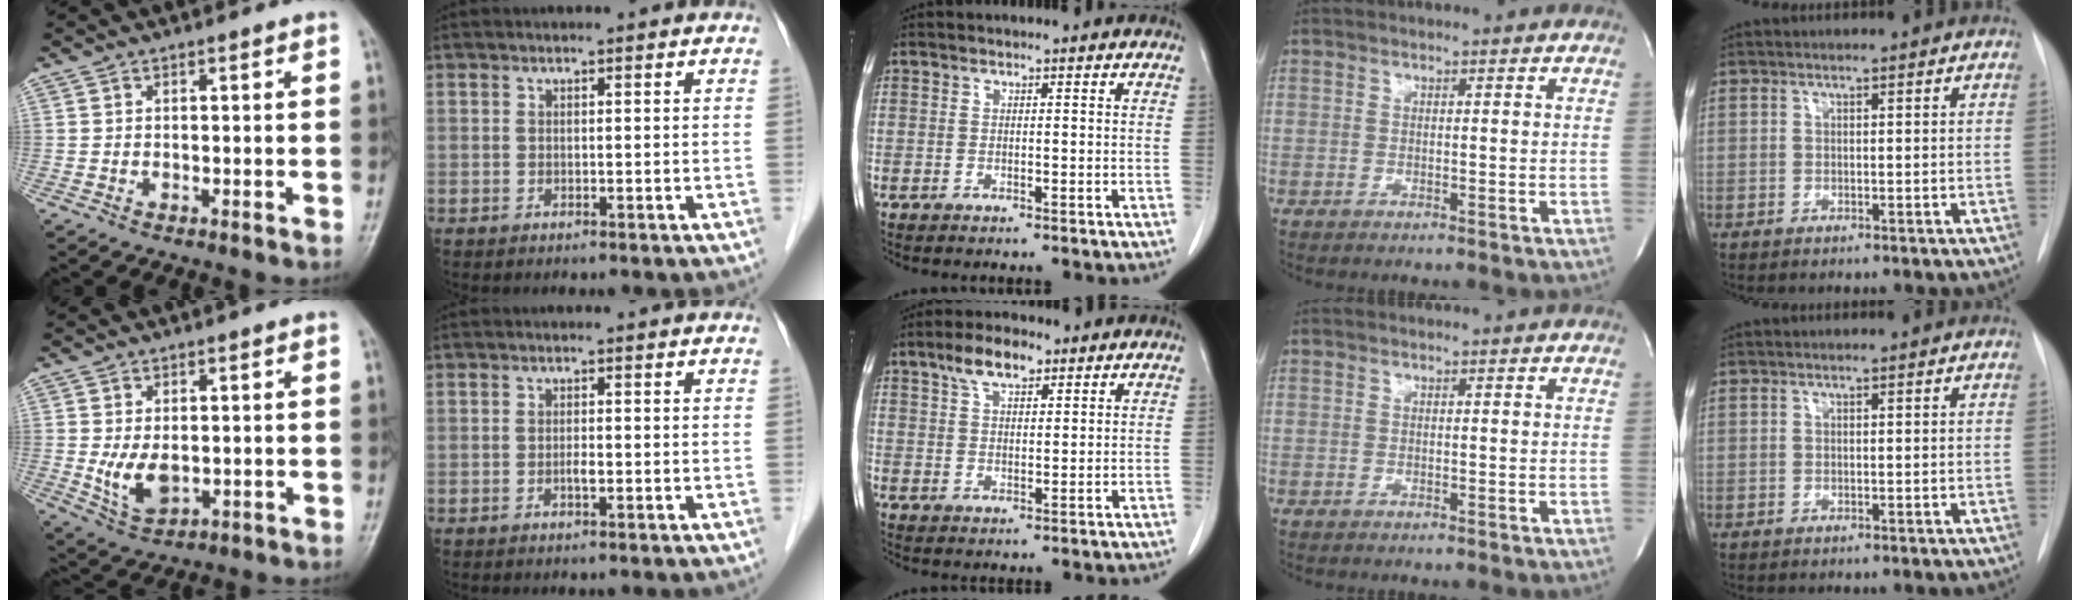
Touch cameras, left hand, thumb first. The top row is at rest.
{"thumb": {"total": 6.2, "force": [-0.3, 3.9, 4.8], "torque": [-0.081, -0.015, 0.007]}, "index": {"total": 1.4, "force": [-1.1, 0.1, 0.8], "torque": [-0.018, -0.006, -0.018]}, "middle": {"total": 5.9, "force": [3.8, 2.3, 3.9], "torque": [-0.076, 0.014, 0.068]}}